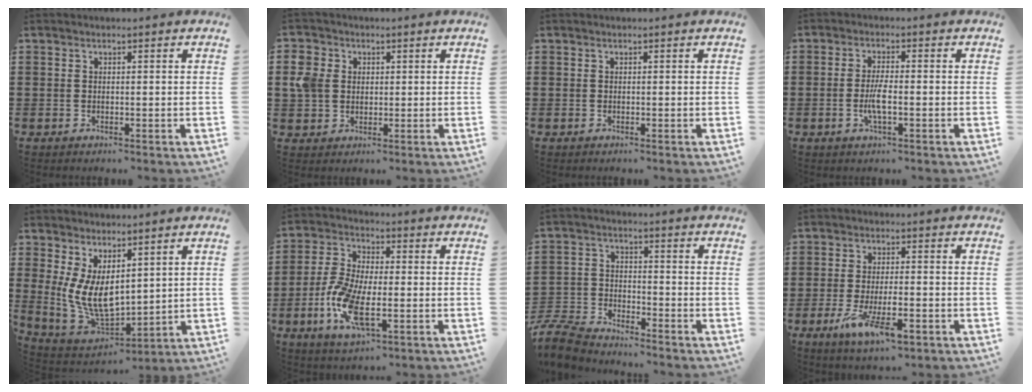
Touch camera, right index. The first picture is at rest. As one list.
[{"total": 5.2, "force": [0.8, 4.4, 2.6], "torque": [-0.085, 0.009, 0.009]}, {"total": 0.0}, {"total": 4.0, "force": [-1.1, 0.8, 3.8], "torque": [-0.087, -0.006, -0.027]}, {"total": 7.6, "force": [1.9, 4.3, 5.9], "torque": [-0.147, -0.015, 0.037]}, {"total": 10.2, "force": [-3.2, 4.2, 8.8], "torque": [-0.211, -0.015, -0.065]}, {"total": 6.7, "force": [-6.5, 1.2, 1.3], "torque": [-0.050, 0.002, -0.133]}, {"total": 7.7, "force": [-3.6, 2.1, 6.4], "torque": [-0.133, -0.011, -0.066]}]